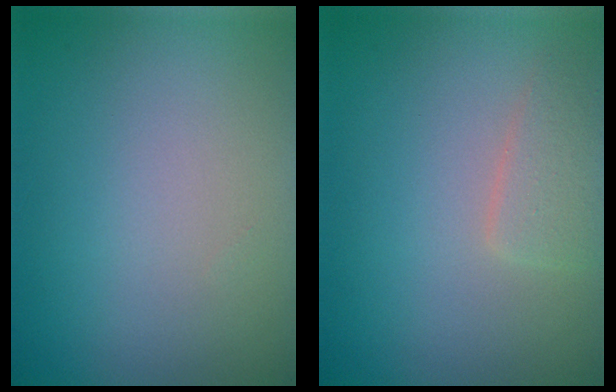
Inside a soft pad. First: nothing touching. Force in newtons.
{"total": 2.0, "press": 2.0, "slide": 0.1}